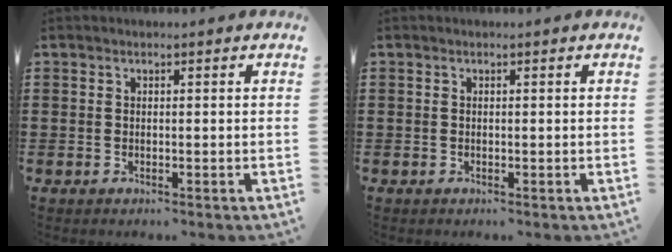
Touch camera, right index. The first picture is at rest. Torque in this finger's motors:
{"motor_torque": [0.00, 0.00, 0.00, 0.00]}